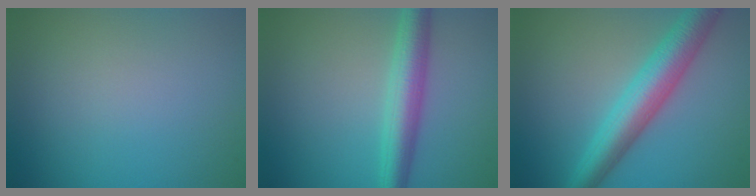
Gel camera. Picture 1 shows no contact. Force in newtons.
{"total": 4.6, "press": 4.6, "slide": 0.1}
{"total": 6.5, "press": 6.5, "slide": 0.1}